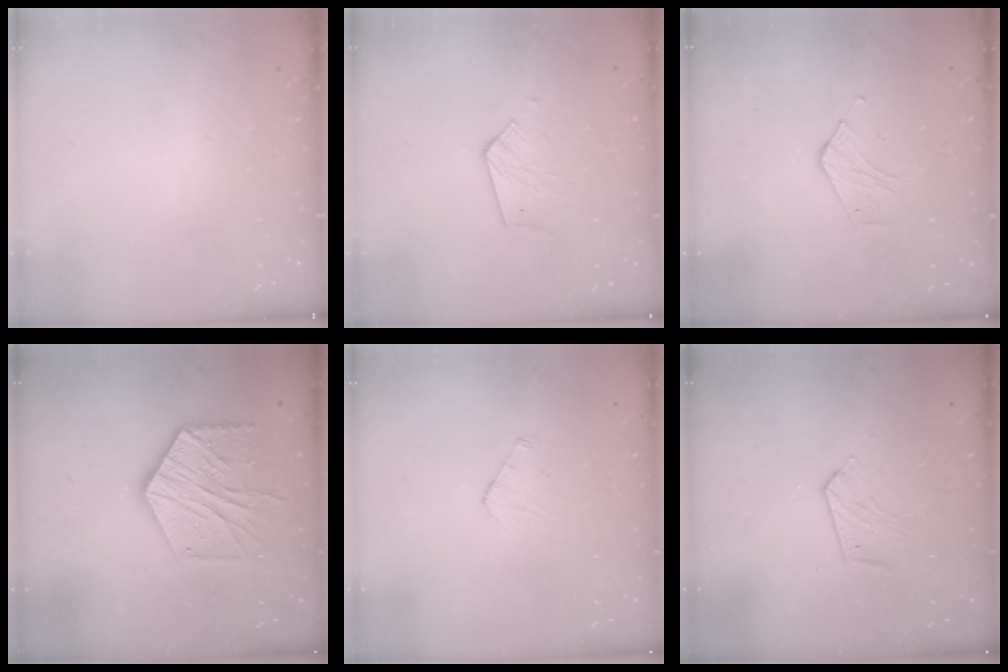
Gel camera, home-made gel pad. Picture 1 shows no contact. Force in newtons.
{"total": 5.9, "press": 5.9, "slide": 0.5}
{"total": 4.4, "press": 4.4, "slide": 0.3}
{"total": 17.6, "press": 17.6, "slide": 1.1}
{"total": 3.8, "press": 3.8, "slide": 0.3}
{"total": 6.8, "press": 6.7, "slide": 0.6}